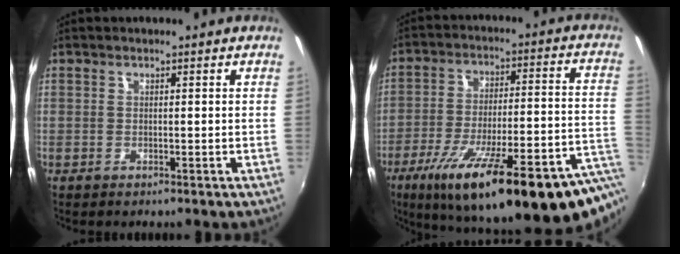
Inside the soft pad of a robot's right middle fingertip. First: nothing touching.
{"total": 29.8, "force": [-17.5, 4.8, 23.6], "torque": [-0.339, -0.047, -0.246]}